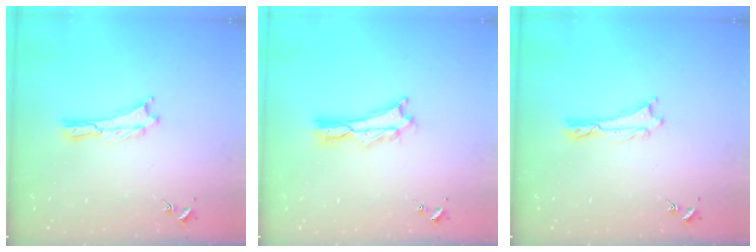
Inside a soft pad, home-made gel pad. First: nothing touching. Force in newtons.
{"total": 2.0, "press": 2.0, "slide": 0.3}
{"total": 0.0}